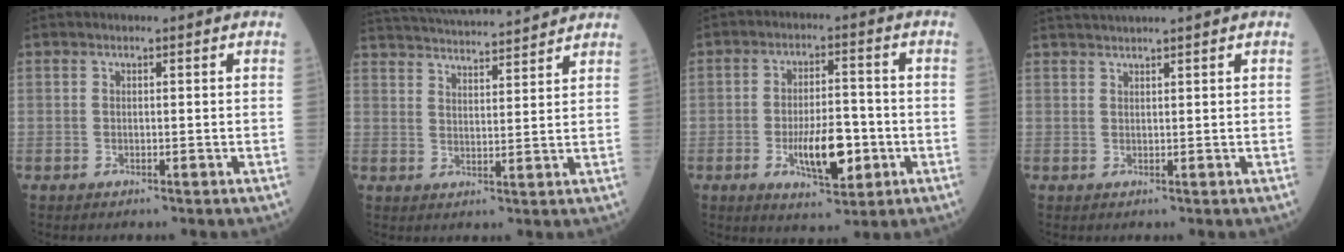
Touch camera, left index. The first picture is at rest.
{"total": 17.5, "force": [16.5, 1.6, 5.7], "torque": [-0.109, 0.035, 0.247]}
{"total": 9.0, "force": [-2.7, 3.3, 7.9], "torque": [-0.142, -0.002, -0.040]}
{"total": 3.9, "force": [3.5, -0.9, 1.5], "torque": [-0.018, 0.026, 0.063]}